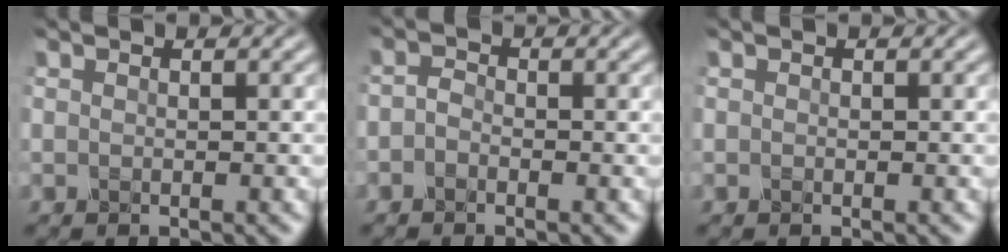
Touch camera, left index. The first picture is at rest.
{"total": 1.3, "force": [-1.0, 0.8, 0.4], "torque": [-0.005, 0.002, -0.030]}
{"total": 0.0}